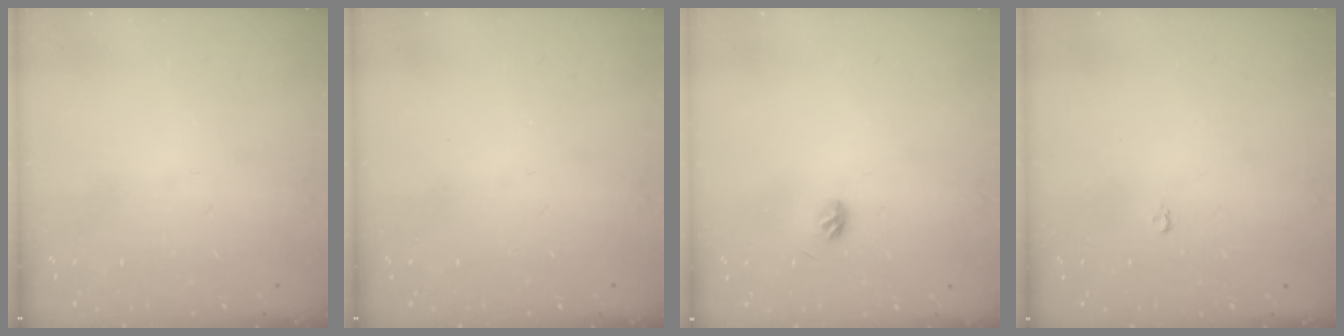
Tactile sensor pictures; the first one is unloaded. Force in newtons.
{"total": 0.0}
{"total": 4.0, "press": 3.9, "slide": 1.0}
{"total": 2.2, "press": 2.2, "slide": 0.2}